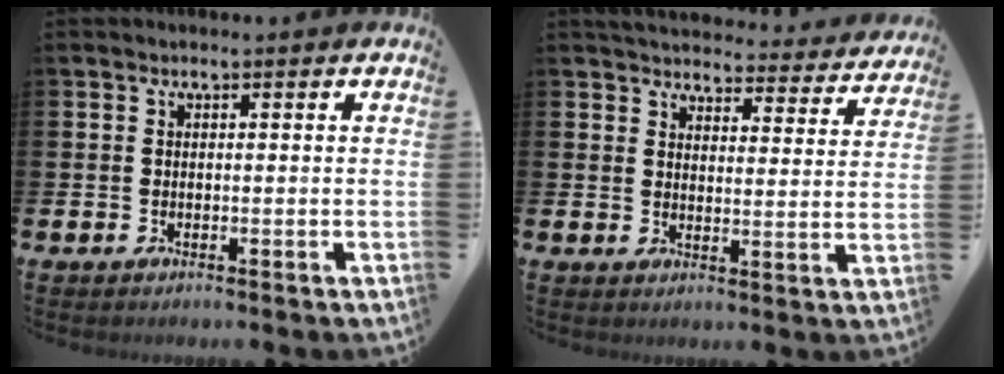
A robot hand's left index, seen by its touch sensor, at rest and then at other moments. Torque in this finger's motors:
{"motor_torque": [0.83, -0.84, 0.28, 0.04]}